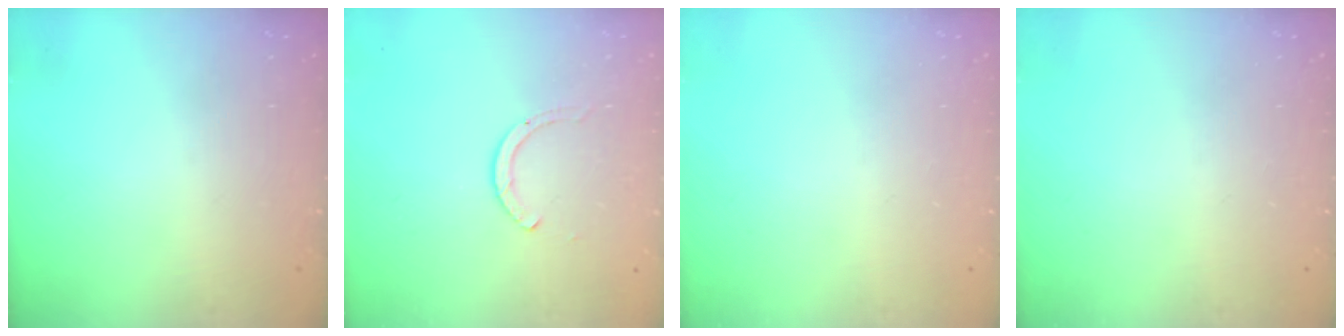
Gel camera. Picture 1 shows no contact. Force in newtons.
{"total": 2.0, "press": 1.9, "slide": 0.3}
{"total": 0.0}
{"total": 0.0}